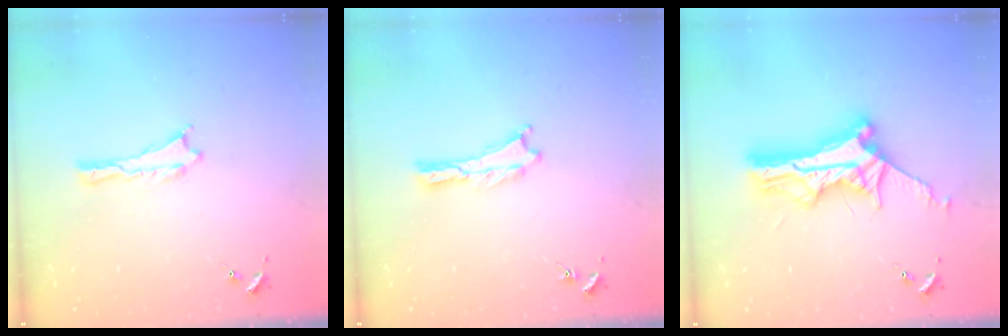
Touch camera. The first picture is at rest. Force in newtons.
{"total": 0.0}
{"total": 12.2, "press": 12.1, "slide": 1.1}